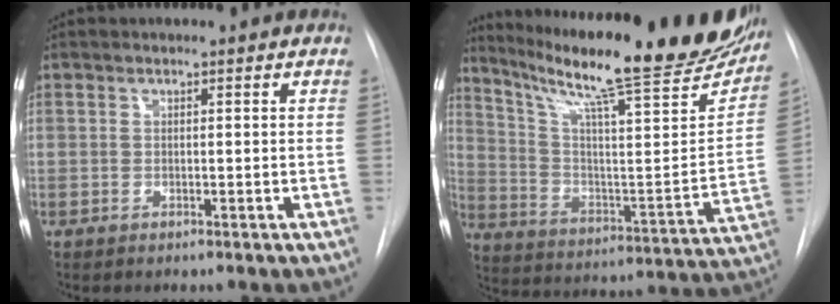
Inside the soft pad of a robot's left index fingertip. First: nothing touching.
{"total": 30.9, "force": [24.9, 3.2, 18.1], "torque": [-0.292, -0.069, 0.344]}